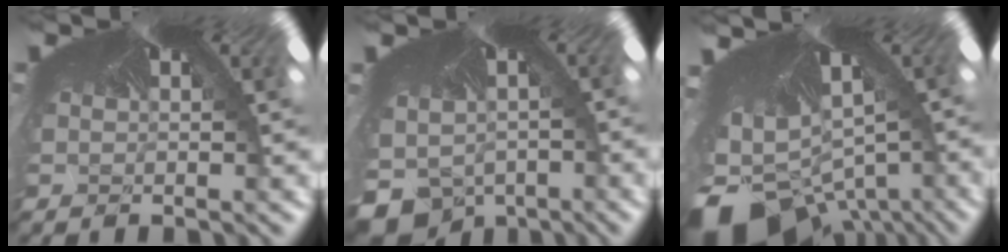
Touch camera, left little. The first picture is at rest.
{"total": 6.4, "force": [-5.7, 2.7, 0.6], "torque": [-0.026, -0.069, -0.052]}
{"total": 8.7, "force": [-8.1, 2.8, 1.1], "torque": [-0.052, -0.118, -0.089]}